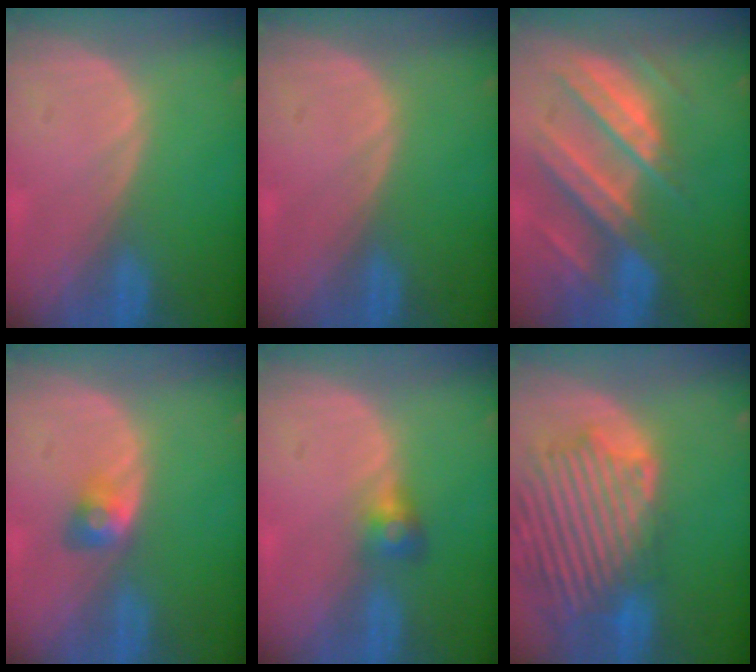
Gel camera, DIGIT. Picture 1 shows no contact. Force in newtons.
{"total": 0.0}
{"total": 10.4, "press": 9.1, "slide": 5.0}
{"total": 2.9, "press": 2.5, "slide": 1.6}
{"total": 2.8, "press": 2.6, "slide": 0.9}
{"total": 14.0, "press": 11.9, "slide": 7.4}